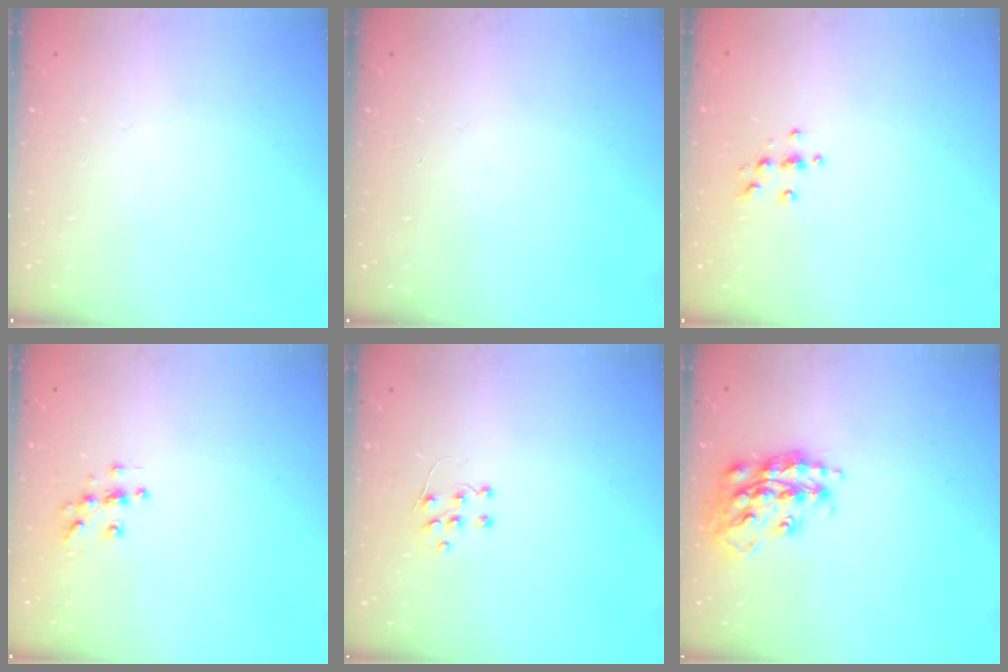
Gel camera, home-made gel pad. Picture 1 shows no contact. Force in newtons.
{"total": 0.0}
{"total": 3.9, "press": 3.8, "slide": 0.4}
{"total": 5.7, "press": 5.7, "slide": 0.4}
{"total": 5.7, "press": 5.6, "slide": 0.4}
{"total": 17.5, "press": 17.4, "slide": 1.1}